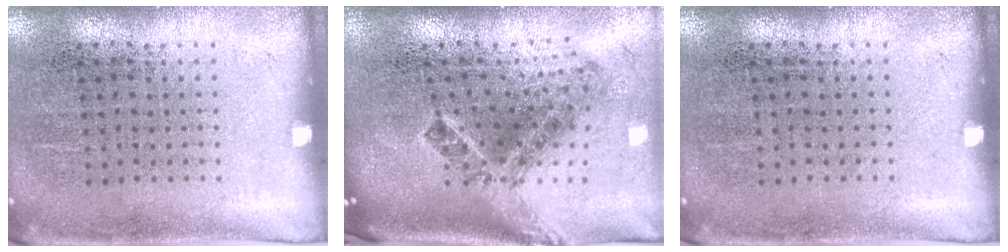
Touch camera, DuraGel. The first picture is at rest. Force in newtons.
{"total": 2.5, "press": 1.5, "slide": 2.0}
{"total": 0.0}